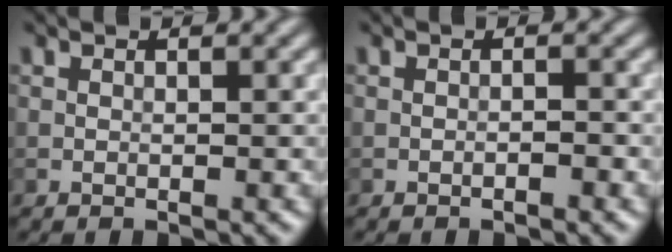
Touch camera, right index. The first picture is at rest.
{"total": 0.6, "force": [-0.4, 0.1, 0.5], "torque": [-0.009, 0.002, -0.009]}